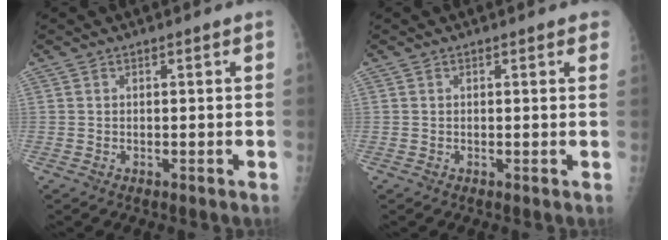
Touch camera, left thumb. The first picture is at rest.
{"total": 3.6, "force": [2.7, 1.3, 2.0], "torque": [0.002, -0.003, 0.021]}